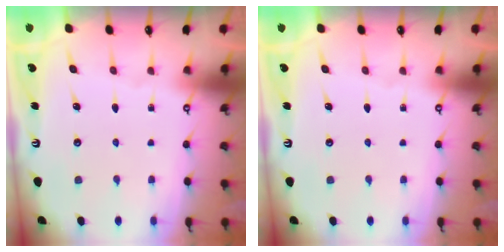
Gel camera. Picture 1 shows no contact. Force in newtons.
{"total": 0.0}